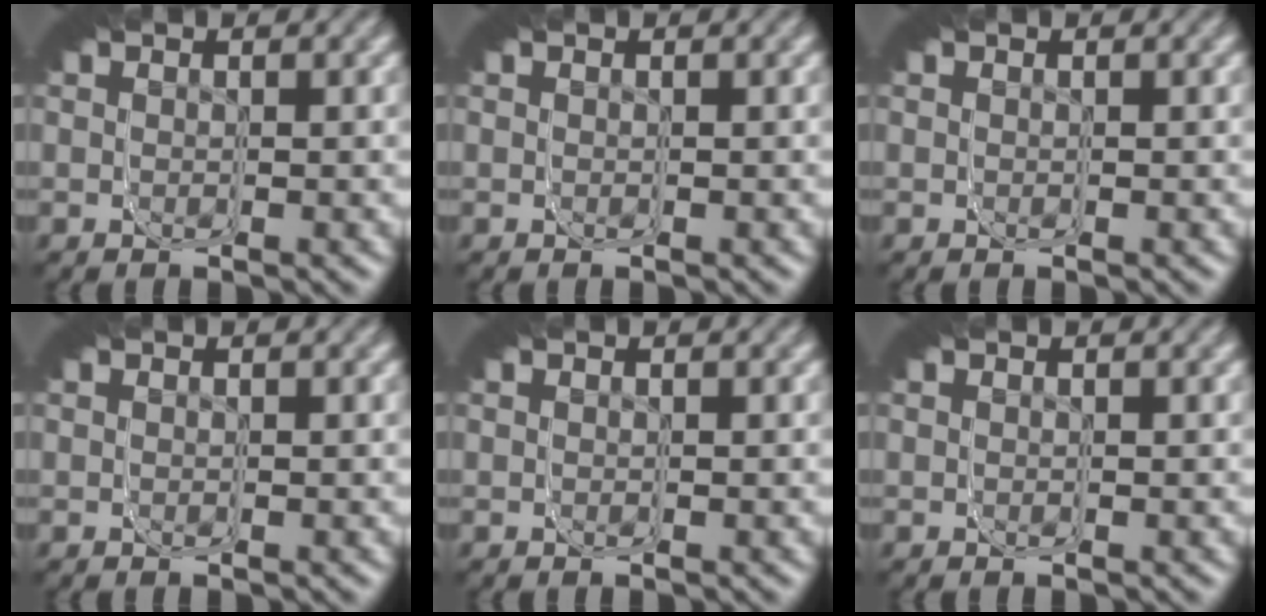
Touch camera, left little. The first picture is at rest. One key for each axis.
{"total": 0.0}
{"total": 0.0}
{"total": 0.0}
{"total": 0.0}
{"total": 0.0}